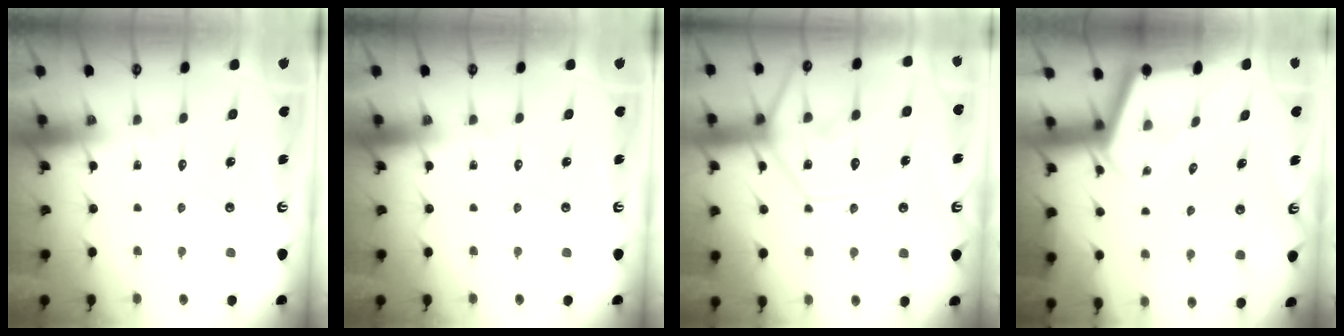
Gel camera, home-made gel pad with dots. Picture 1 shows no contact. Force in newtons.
{"total": 0.0}
{"total": 15.7, "press": 15.5, "slide": 2.0}
{"total": 2.6, "press": 2.6, "slide": 0.2}